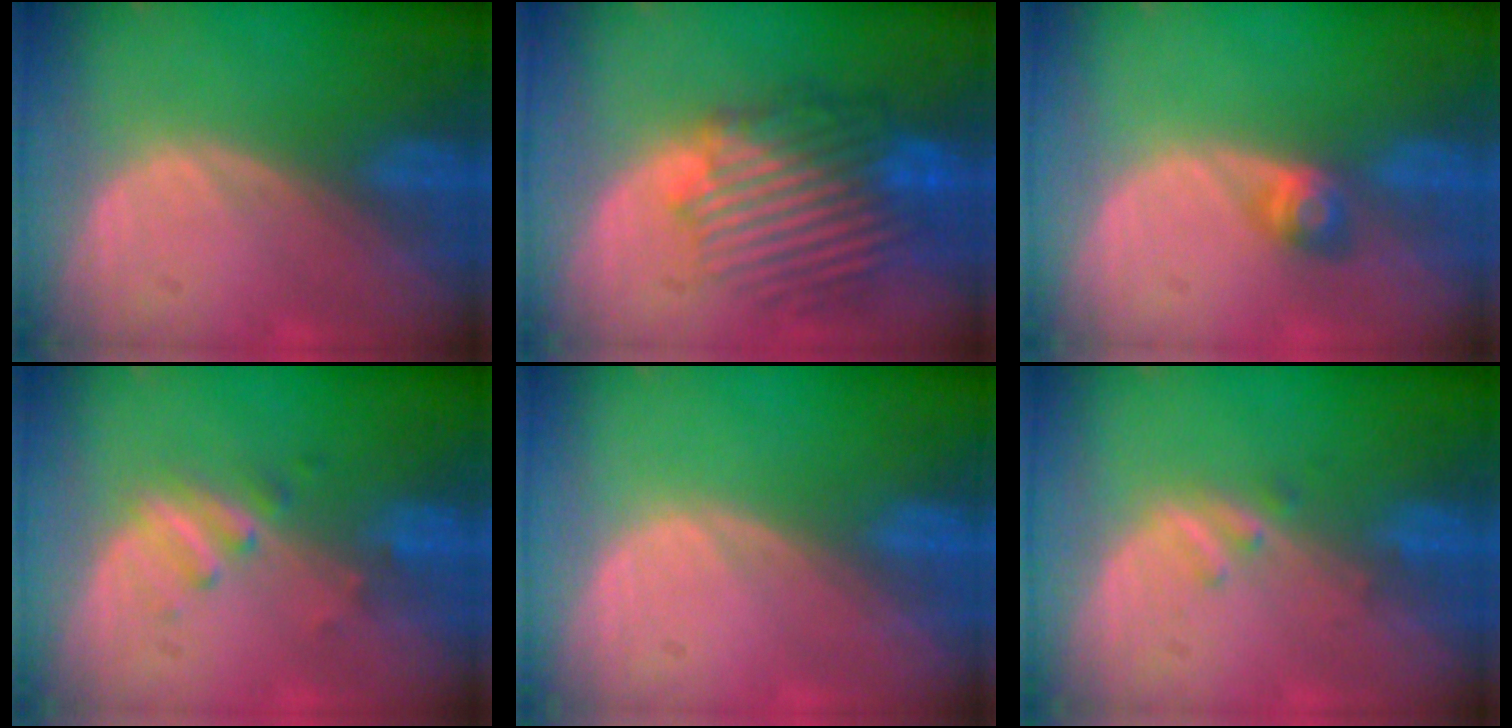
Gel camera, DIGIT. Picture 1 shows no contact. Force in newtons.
{"total": 10.2, "press": 9.7, "slide": 3.0}
{"total": 2.7, "press": 2.5, "slide": 1.1}
{"total": 2.7, "press": 2.7, "slide": 0.5}
{"total": 0.0}
{"total": 1.4, "press": 1.4, "slide": 0.2}